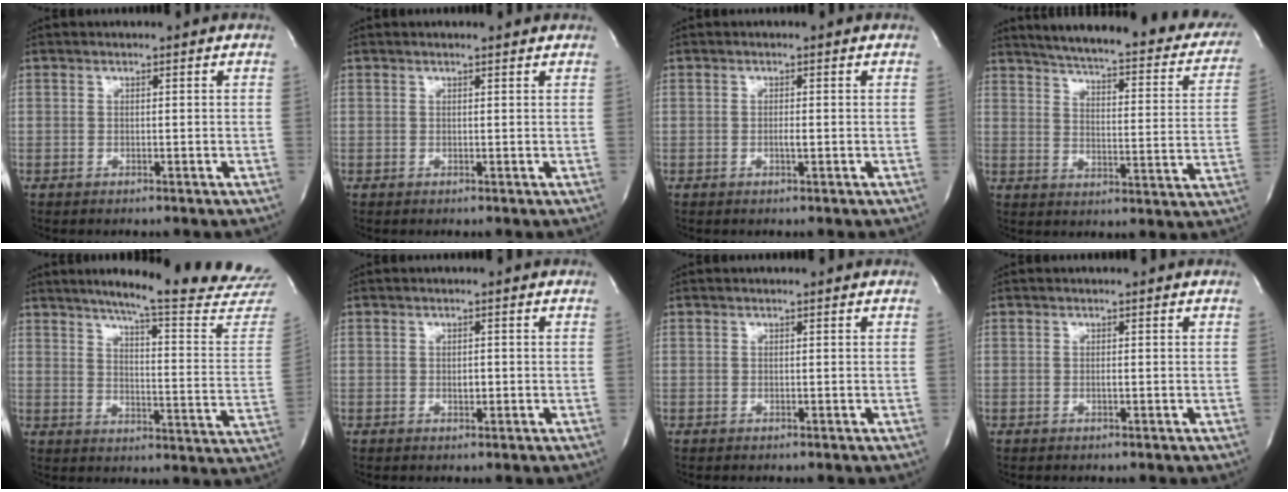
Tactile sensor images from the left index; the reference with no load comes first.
{"total": 1.7, "force": [1.6, 0.1, 0.6], "torque": [-0.014, 0.010, 0.018]}
{"total": 0.9, "force": [-0.2, 0.0, 0.9], "torque": [-0.017, -0.001, -0.004]}
{"total": 28.6, "force": [24.4, 6.1, 13.7], "torque": [-0.200, -0.046, 0.285]}
{"total": 23.5, "force": [21.2, -0.3, 9.9], "torque": [-0.135, -0.103, 0.255]}
{"total": 1.0, "force": [-0.1, 0.6, 0.9], "torque": [-0.015, 0.000, -0.001]}
{"total": 0.0}
{"total": 0.0}